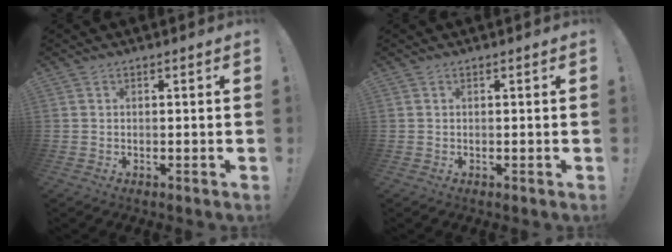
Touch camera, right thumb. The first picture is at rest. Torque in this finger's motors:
{"motor_torque": [-0.03, 0.02, 0.08, -0.03, 0.02]}